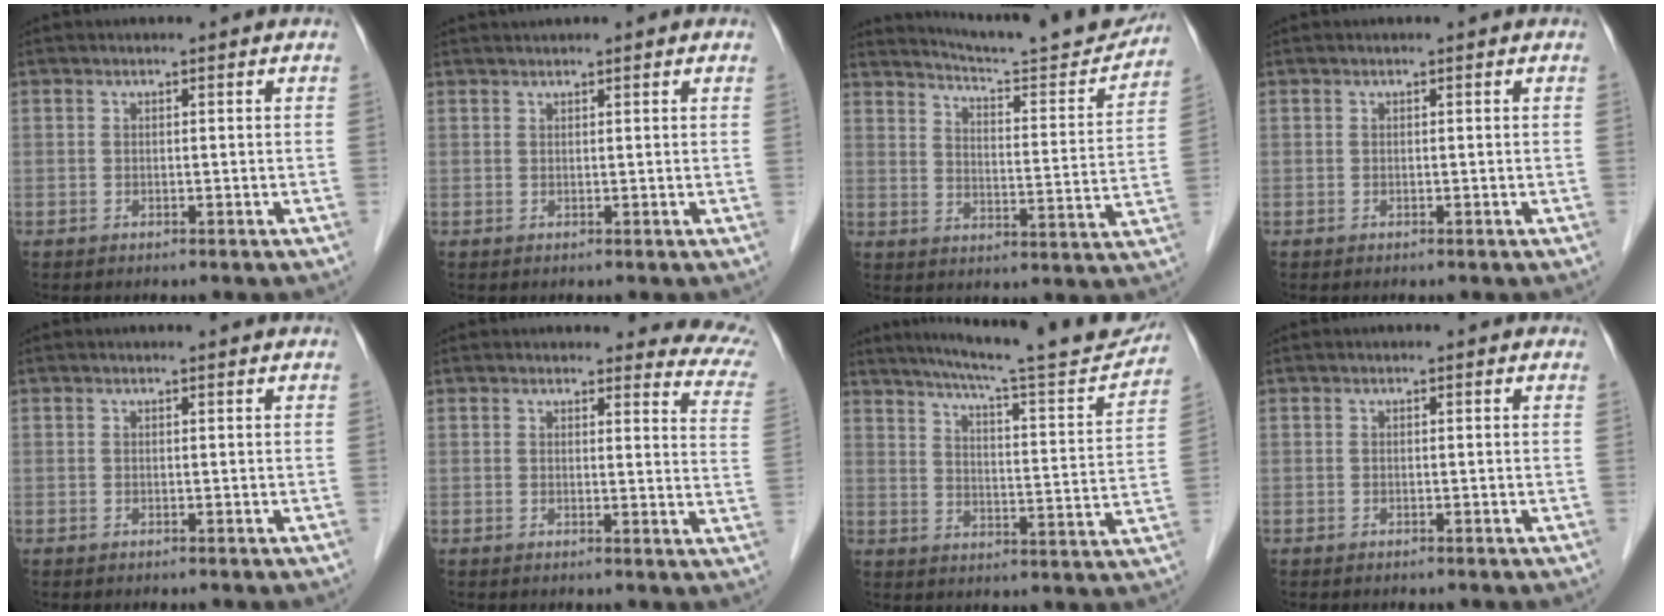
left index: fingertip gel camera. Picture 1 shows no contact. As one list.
[{"total": 2.2, "force": [2.0, 0.0, 1.0], "torque": [-0.010, 0.025, 0.032]}, {"total": 17.6, "force": [16.8, 0.3, 5.0], "torque": [-0.079, -0.053, 0.223]}, {"total": 0.0}, {"total": 1.2, "force": [1.2, 0.0, 0.2], "torque": [-0.013, 0.003, 0.011]}, {"total": 11.1, "force": [10.3, 2.6, 3.0], "torque": [0.005, -0.053, 0.073]}, {"total": 21.0, "force": [19.0, 1.1, 8.9], "torque": [-0.133, -0.031, 0.248]}, {"total": 0.0}]